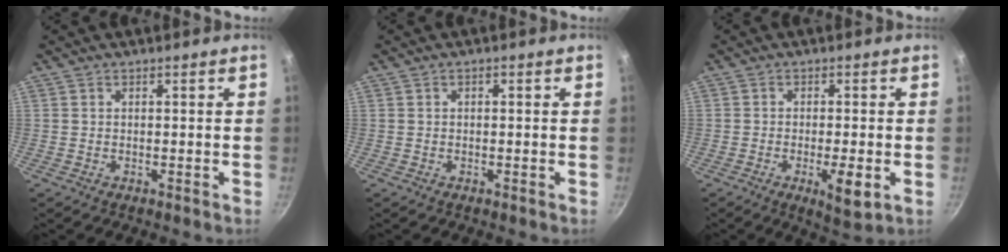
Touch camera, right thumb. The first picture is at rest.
{"total": 0.6, "force": [0.1, 0.3, 0.5], "torque": [-0.011, 0.006, 0.003]}
{"total": 5.9, "force": [-1.7, 1.5, 5.5], "torque": [-0.092, -0.002, -0.019]}